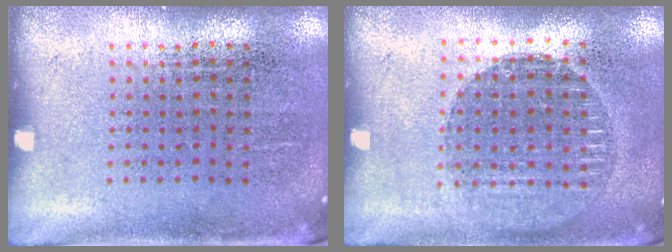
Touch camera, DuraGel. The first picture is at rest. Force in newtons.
{"total": 1.4, "press": 1.2, "slide": 0.6}